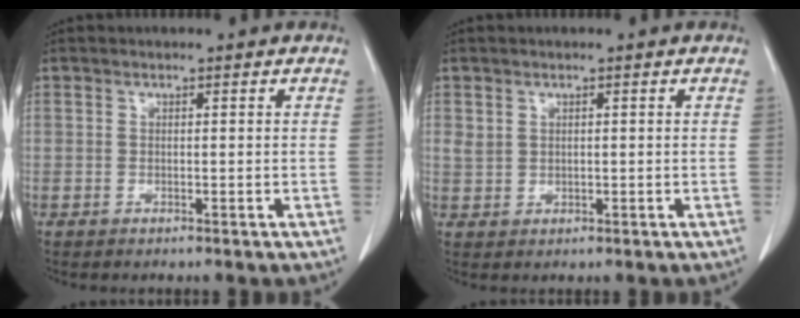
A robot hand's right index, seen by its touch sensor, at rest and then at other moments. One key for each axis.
{"total": 1.8, "fx": 0.9, "fy": 1.4, "fz": 0.7, "tx": -0.014, "ty": 0.000, "tz": 0.020}